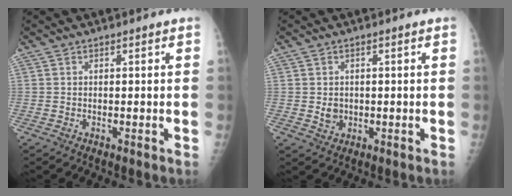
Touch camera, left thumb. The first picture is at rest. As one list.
[{"total": 2.6, "force": [-0.1, 2.2, 1.4], "torque": [-0.011, 0.001, 0.004]}]